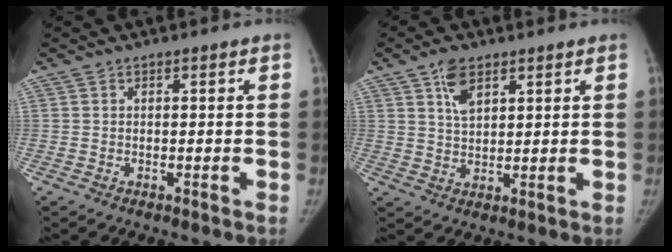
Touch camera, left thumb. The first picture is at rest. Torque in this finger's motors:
{"motor_torque": [0.12, -0.04, 0.95, -0.77, 0.19]}